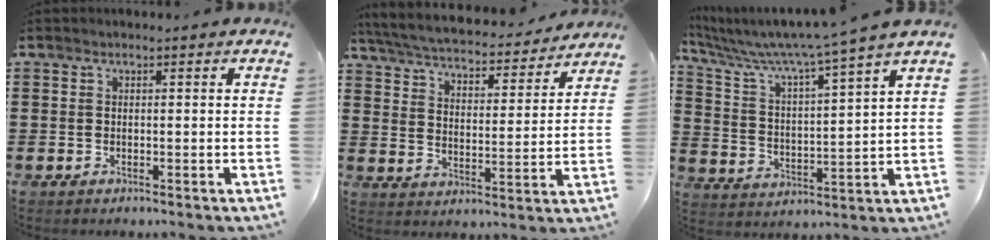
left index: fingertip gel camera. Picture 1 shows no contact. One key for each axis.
{"total": 4.7, "fx": 4.5, "fy": 0.1, "fz": 1.2, "tx": -0.047, "ty": -0.034, "tz": 0.072}
{"total": 6.0, "fx": 5.2, "fy": -1.0, "fz": 2.8, "tx": -0.081, "ty": -0.048, "tz": 0.078}